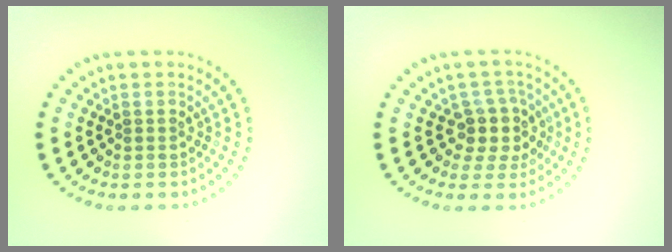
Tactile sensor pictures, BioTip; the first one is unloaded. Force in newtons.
{"total": 2.9, "press": 2.3, "slide": 1.7}